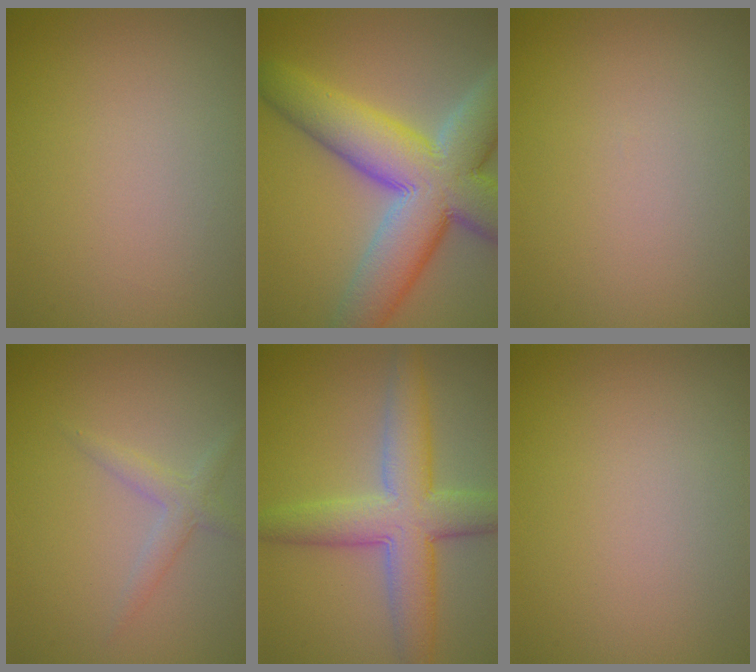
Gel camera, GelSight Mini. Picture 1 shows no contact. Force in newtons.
{"total": 12.6, "press": 12.6, "slide": 0.9}
{"total": 0.0}
{"total": 1.7, "press": 1.7, "slide": 0.1}
{"total": 6.8, "press": 6.8, "slide": 0.1}
{"total": 0.0}